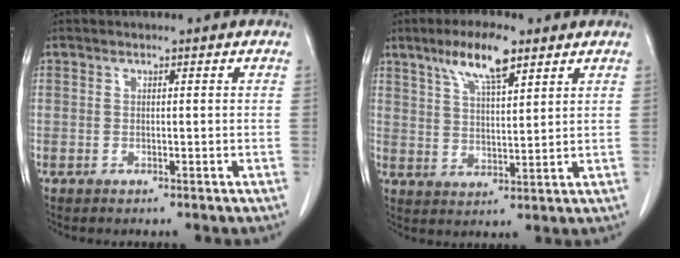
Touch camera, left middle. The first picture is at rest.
{"total": 8.5, "force": [5.4, 1.8, 6.3], "torque": [-0.119, 0.008, 0.097]}